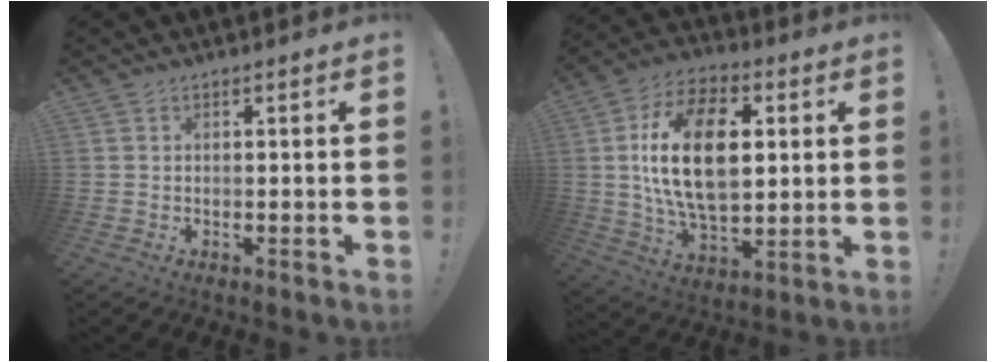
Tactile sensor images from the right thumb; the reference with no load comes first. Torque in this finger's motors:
{"motor_torque": [1.33, 1.45, 2.13, 0.00, 0.69]}